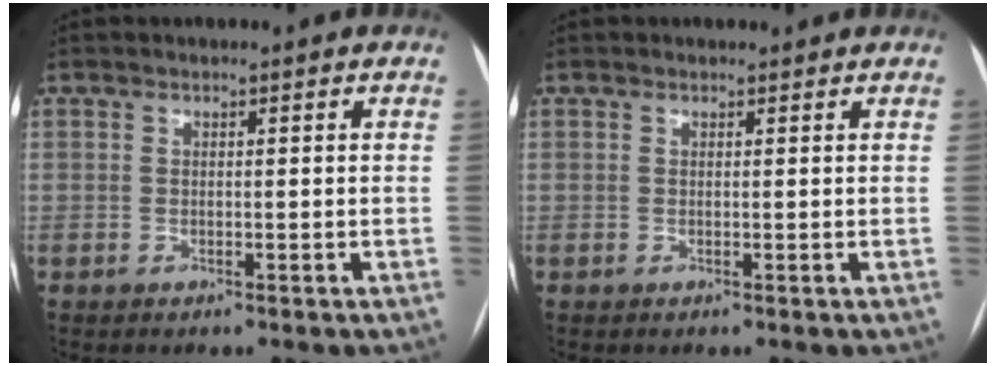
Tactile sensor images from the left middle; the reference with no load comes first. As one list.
[{"total": 1.0, "force": [1.0, 0.3, 0.0], "torque": [-0.010, 0.006, 0.011]}]